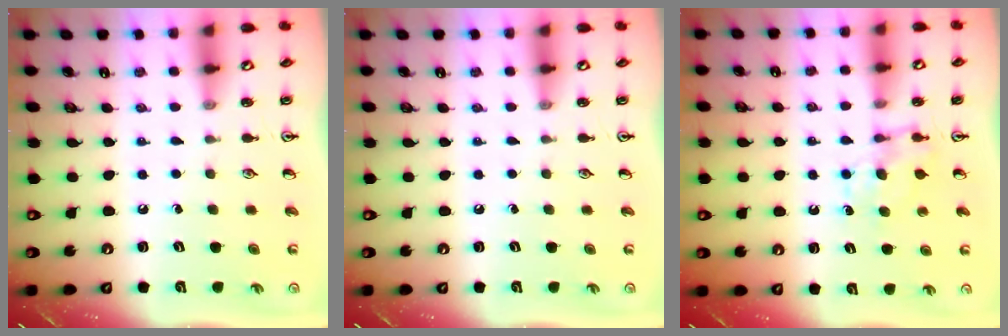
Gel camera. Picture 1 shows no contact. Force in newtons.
{"total": 0.0}
{"total": 6.5, "press": 6.5, "slide": 0.3}